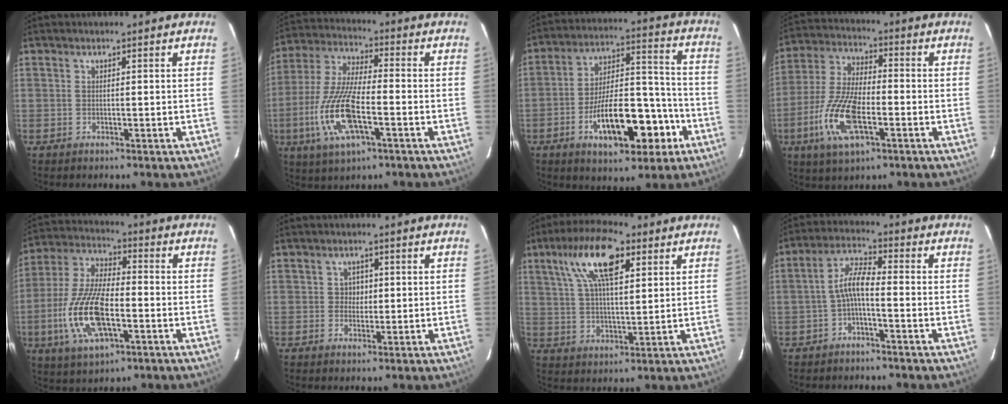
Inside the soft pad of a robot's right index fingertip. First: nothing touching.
{"total": 15.3, "force": [-5.0, 5.0, 13.6], "torque": [-0.296, -0.010, -0.098]}
{"total": 17.0, "force": [-7.4, 7.2, 13.5], "torque": [-0.235, 0.022, -0.103]}
{"total": 14.3, "force": [-5.2, 5.5, 12.1], "torque": [-0.264, -0.008, -0.100]}
{"total": 16.3, "force": [-4.7, 6.7, 14.1], "torque": [-0.307, -0.007, -0.087]}
{"total": 1.9, "force": [0.1, 1.8, 0.3], "torque": [-0.002, 0.007, 0.001]}
{"total": 13.2, "force": [6.4, 4.4, 10.7], "torque": [-0.198, 0.025, 0.115]}
{"total": 4.9, "force": [-2.0, 0.8, 4.4], "torque": [-0.099, 0.016, -0.039]}